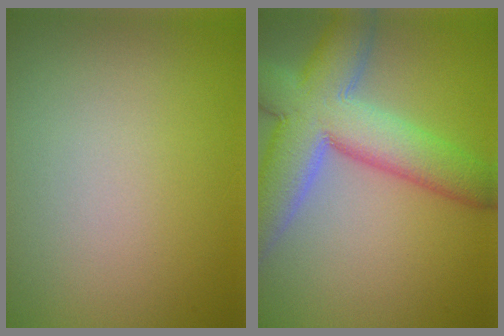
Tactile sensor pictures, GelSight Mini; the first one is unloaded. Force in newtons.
{"total": 10.2, "press": 10.1, "slide": 0.8}